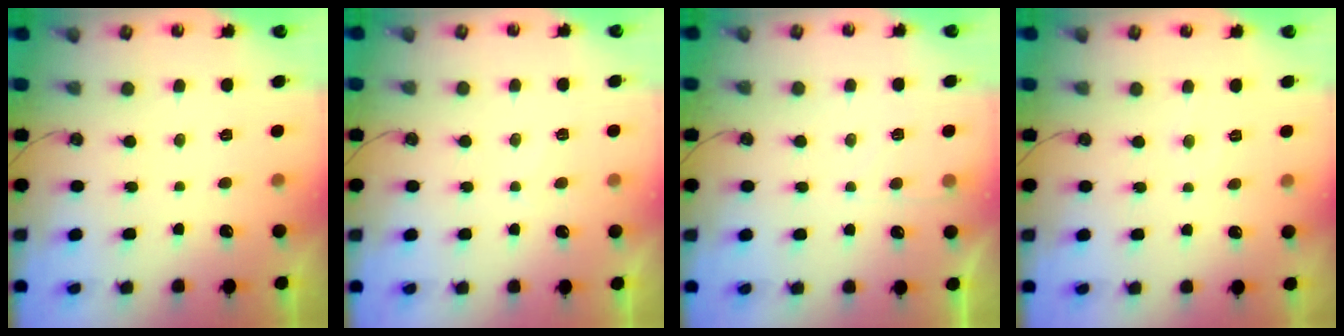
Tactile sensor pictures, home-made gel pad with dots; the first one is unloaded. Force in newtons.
{"total": 5.2, "press": 5.1, "slide": 0.7}
{"total": 5.2, "press": 5.2, "slide": 0.6}
{"total": 3.8, "press": 3.7, "slide": 0.5}